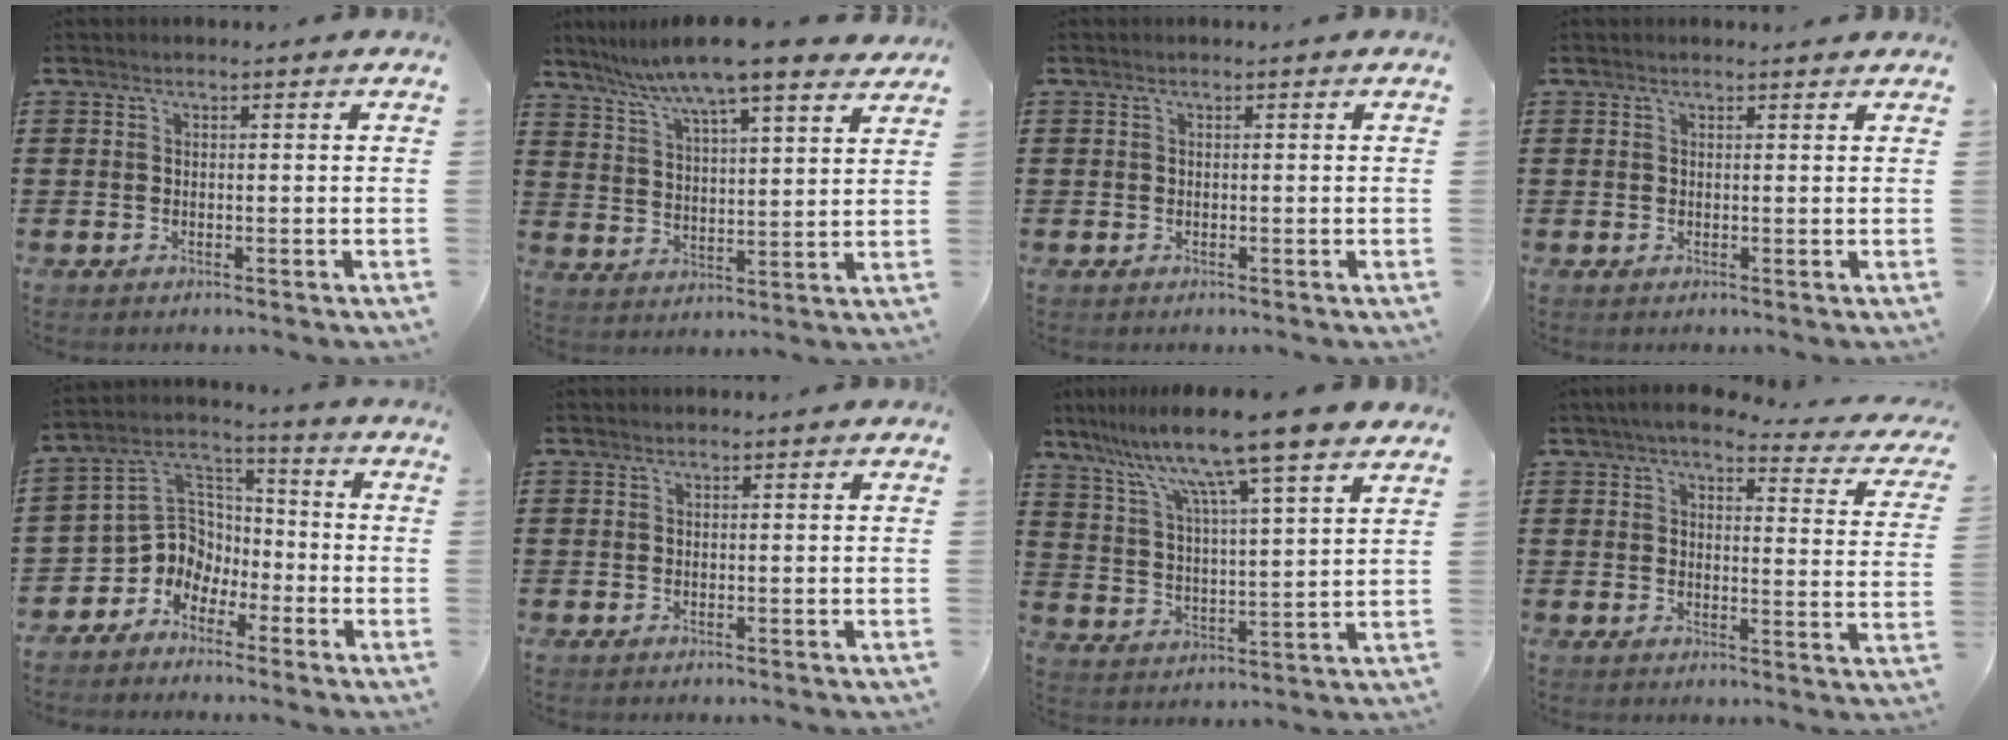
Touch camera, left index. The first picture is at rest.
{"total": 8.5, "force": [7.4, 0.0, 4.2], "torque": [-0.110, -0.033, 0.123]}
{"total": 0.0}
{"total": 0.6, "force": [0.5, 0.0, 0.2], "torque": [-0.004, -0.001, 0.012]}
{"total": 7.2, "force": [-3.5, 6.0, 1.9], "torque": [-0.075, -0.005, -0.075]}
{"total": 0.0}
{"total": 10.9, "force": [9.0, -0.8, 6.2], "torque": [-0.146, -0.060, 0.142]}
{"total": 5.4, "force": [4.5, 0.5, 2.9], "torque": [-0.066, -0.020, 0.075]}